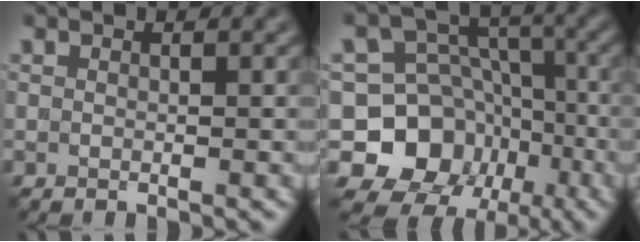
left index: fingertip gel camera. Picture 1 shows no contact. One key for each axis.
{"total": 11.3, "fx": -4.7, "fy": 9.5, "fz": 3.7, "tx": -0.067, "ty": 0.011, "tz": -0.107}